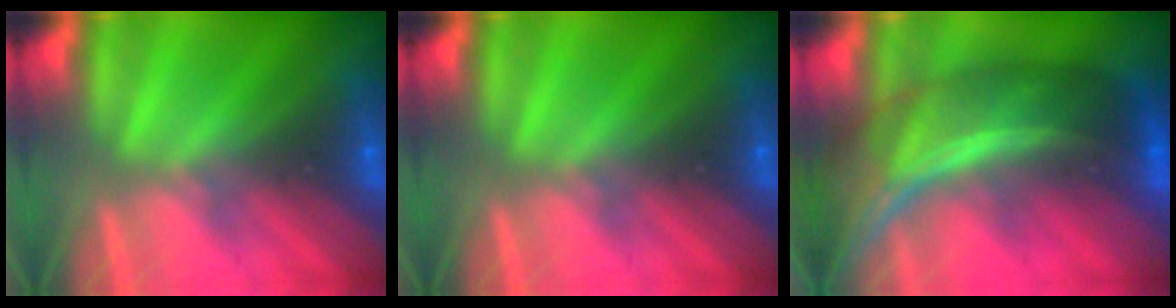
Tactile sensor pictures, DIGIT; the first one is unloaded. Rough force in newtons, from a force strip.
{"total": 0.0}
{"total": 10.9}